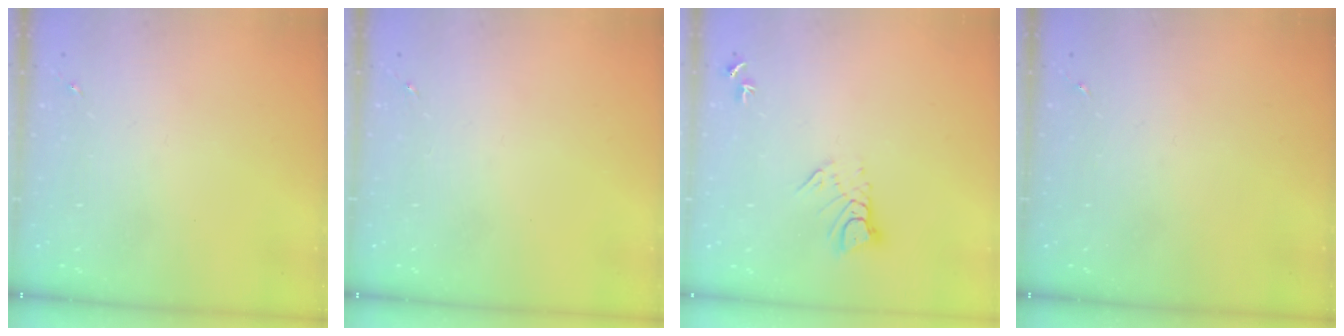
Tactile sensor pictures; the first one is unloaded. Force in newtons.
{"total": 0.0}
{"total": 6.6, "press": 6.6, "slide": 0.7}
{"total": 0.0}